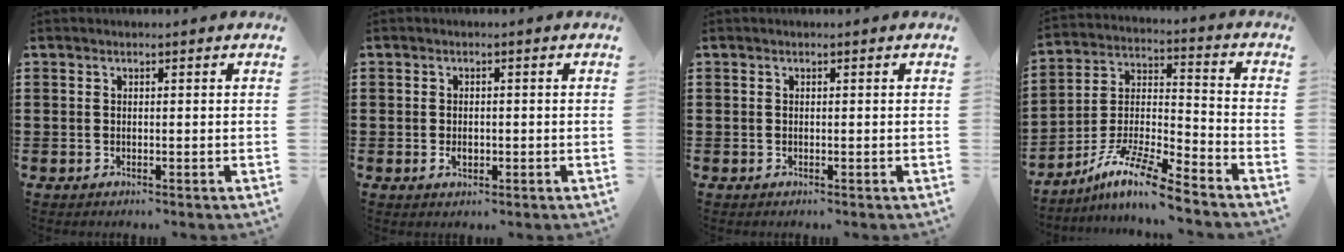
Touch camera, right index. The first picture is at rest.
{"total": 1.5, "force": [-0.3, 0.9, 1.1], "torque": [-0.021, 0.003, -0.006]}
{"total": 0.0}
{"total": 10.4, "force": [-8.7, 0.8, 5.7], "torque": [-0.114, 0.008, -0.173]}